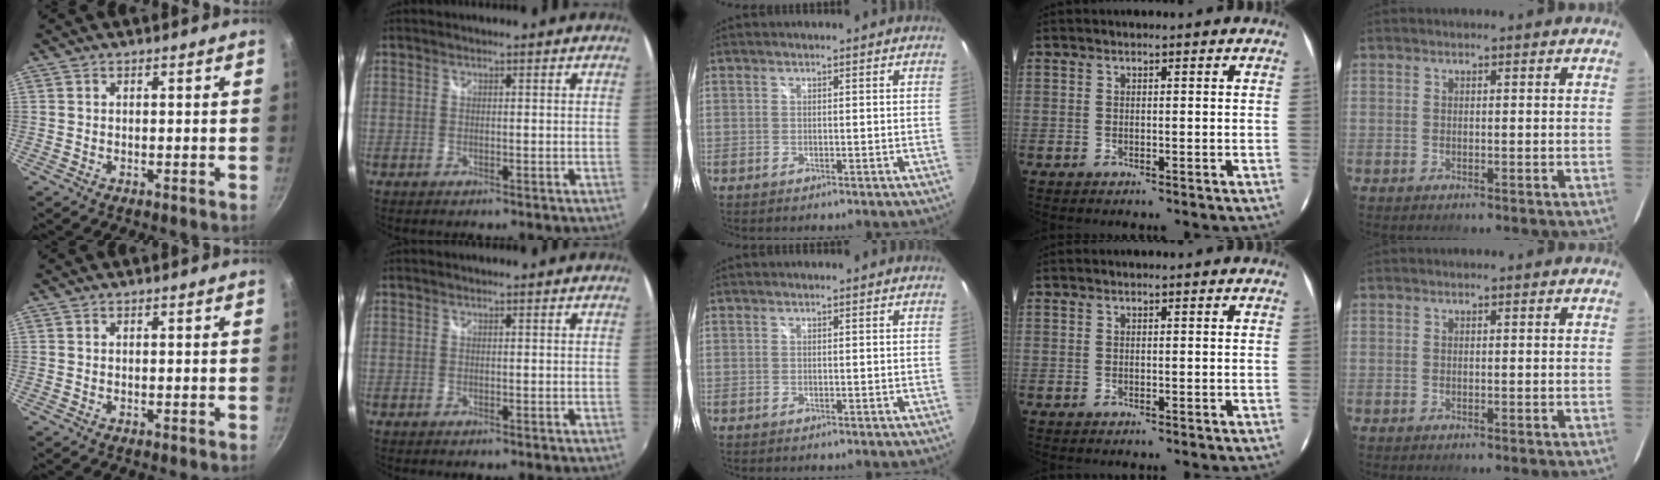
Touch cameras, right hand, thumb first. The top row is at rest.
{}